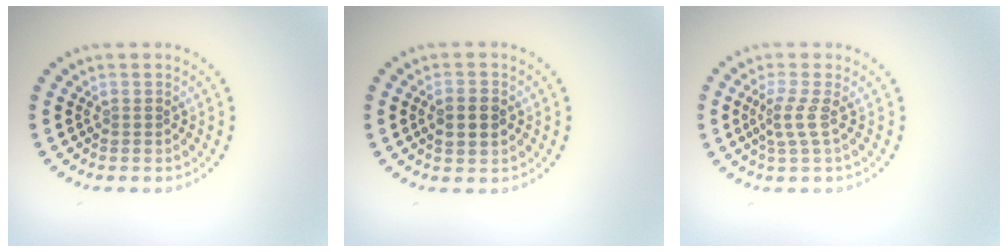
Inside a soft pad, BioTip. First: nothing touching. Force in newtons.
{"total": 2.3, "press": 2.3, "slide": 0.1}
{"total": 2.0, "press": 1.4, "slide": 1.5}